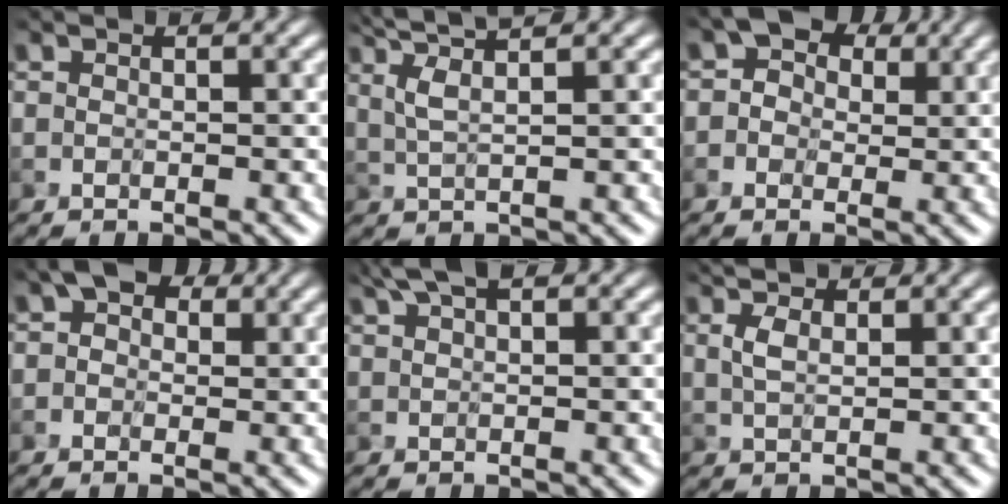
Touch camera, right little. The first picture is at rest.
{"total": 4.5, "force": [2.8, 1.0, 3.4], "torque": [-0.060, 0.021, 0.033]}
{"total": 3.5, "force": [1.0, 2.7, 1.9], "torque": [-0.021, 0.008, 0.004]}
{"total": 2.9, "force": [1.2, 2.0, 1.8], "torque": [-0.024, 0.005, 0.005]}
{"total": 2.6, "force": [2.0, 0.5, 1.5], "torque": [-0.024, 0.008, 0.040]}
{"total": 2.0, "force": [1.2, 0.7, 1.5], "torque": [-0.037, 0.004, 0.028]}